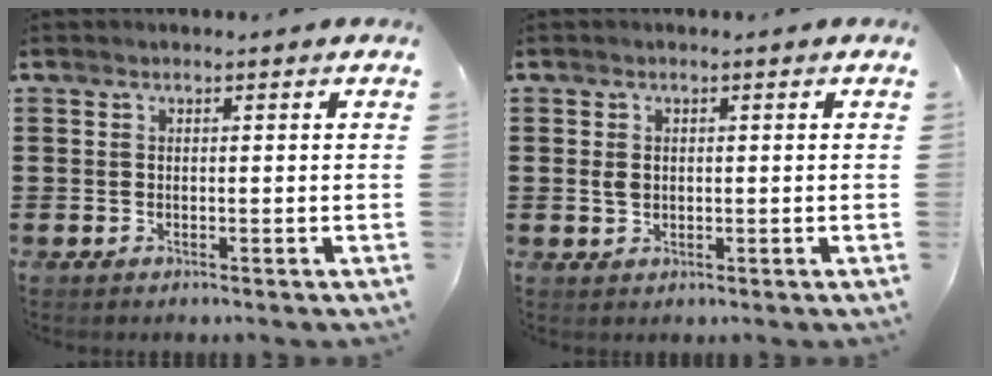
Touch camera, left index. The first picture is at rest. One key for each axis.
{"total": 1.8, "fx": 0.3, "fy": 1.3, "fz": 1.2, "tx": -0.026, "ty": 0.006, "tz": 0.004}